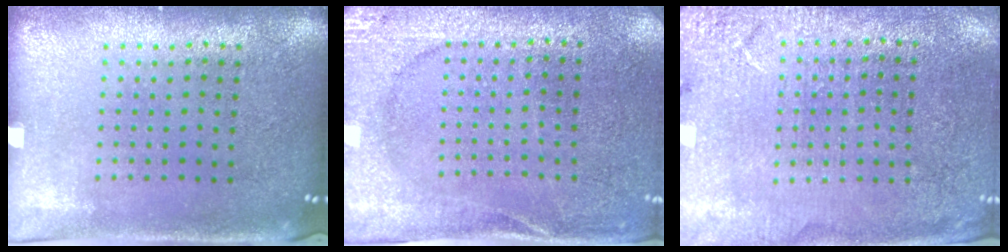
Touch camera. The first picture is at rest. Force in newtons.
{"total": 2.6, "press": 2.6, "slide": 0.4}
{"total": 2.5, "press": 2.5, "slide": 0.2}